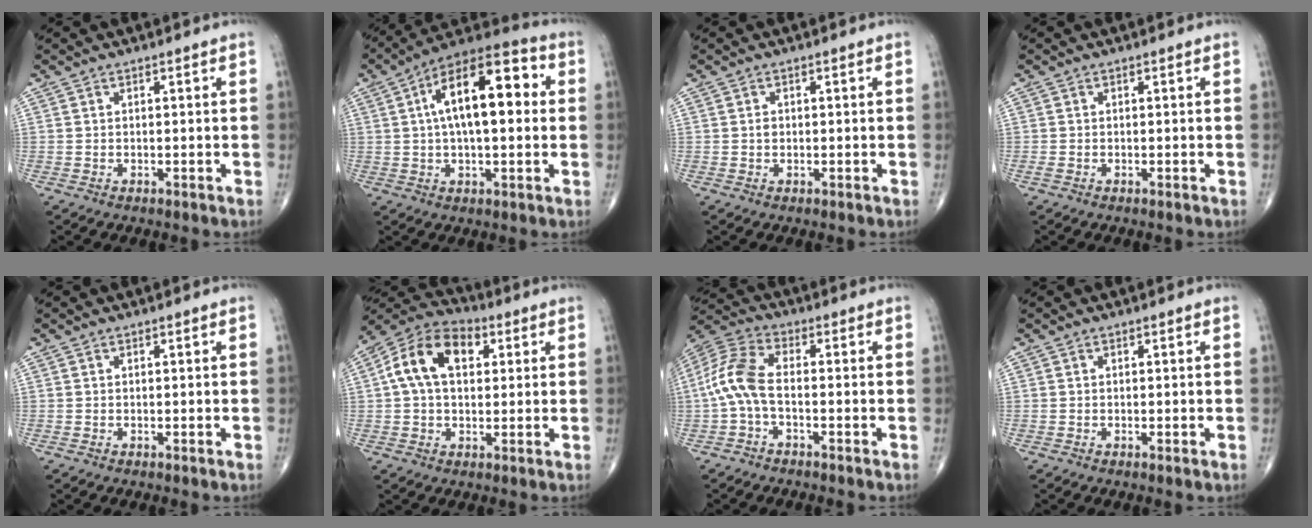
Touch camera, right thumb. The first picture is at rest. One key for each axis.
{"total": 17.6, "fx": 3.0, "fy": 7.8, "fz": 15.5, "tx": -0.232, "ty": 0.031, "tz": 0.038}
{"total": 0.9, "fx": 0.0, "fy": 0.7, "fz": 0.5, "tx": -0.006, "ty": 0.002, "tz": -0.001}
{"total": 0.7, "fx": -0.3, "fy": 0.2, "fz": 0.6, "tx": -0.018, "ty": -0.003, "tz": -0.008}
{"total": 0.0}
{"total": 13.0, "fx": 3.0, "fy": 8.3, "fz": 9.6, "tx": -0.164, "ty": 0.025, "tz": 0.041}
{"total": 8.9, "fx": -1.5, "fy": 4.2, "fz": 7.7, "tx": -0.176, "ty": 0.029, "tz": -0.042}
{"total": 0.6, "fx": -0.2, "fy": 0.1, "fz": 0.6, "tx": -0.013, "ty": -0.002, "tz": -0.003}